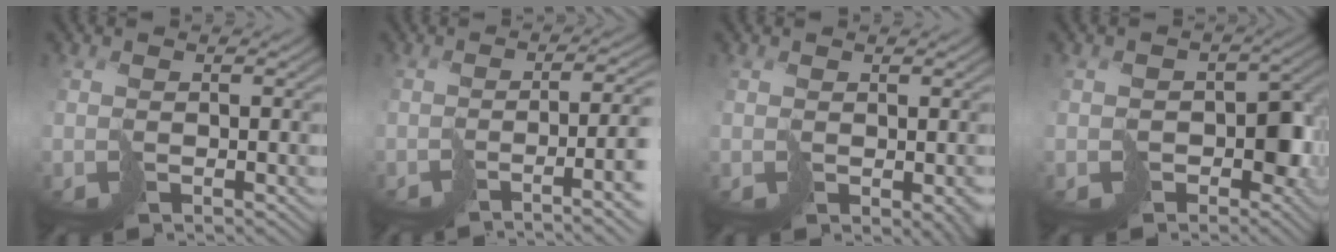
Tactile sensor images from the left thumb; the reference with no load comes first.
{"total": 9.0, "force": [-2.1, 2.6, 8.3], "torque": [-0.108, -0.008, -0.038]}
{"total": 2.1, "force": [-0.3, 1.3, 1.6], "torque": [-0.024, -0.007, -0.001]}
{"total": 7.1, "force": [-1.9, 5.3, 4.3], "torque": [-0.059, -0.010, -0.036]}